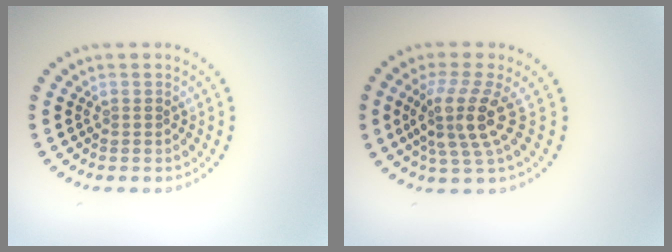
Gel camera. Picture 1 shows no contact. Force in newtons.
{"total": 4.1, "press": 3.0, "slide": 2.8}